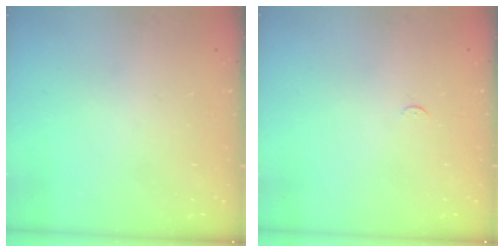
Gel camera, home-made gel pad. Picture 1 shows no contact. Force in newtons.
{"total": 2.3, "press": 2.3, "slide": 0.3}